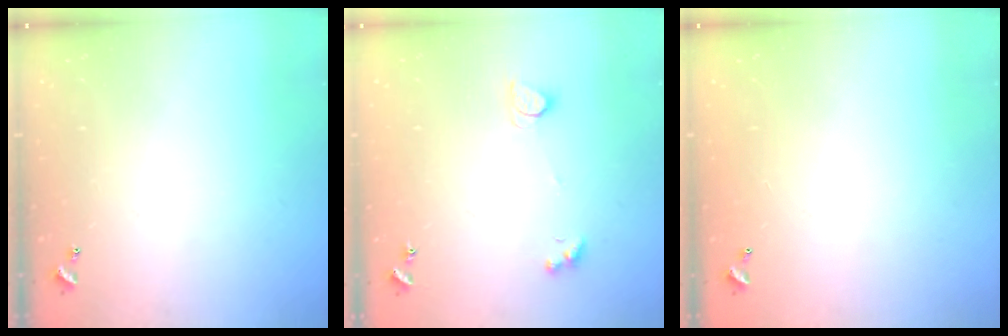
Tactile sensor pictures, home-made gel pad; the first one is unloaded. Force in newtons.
{"total": 2.1, "press": 2.1, "slide": 0.4}
{"total": 3.0, "press": 3.0, "slide": 0.1}